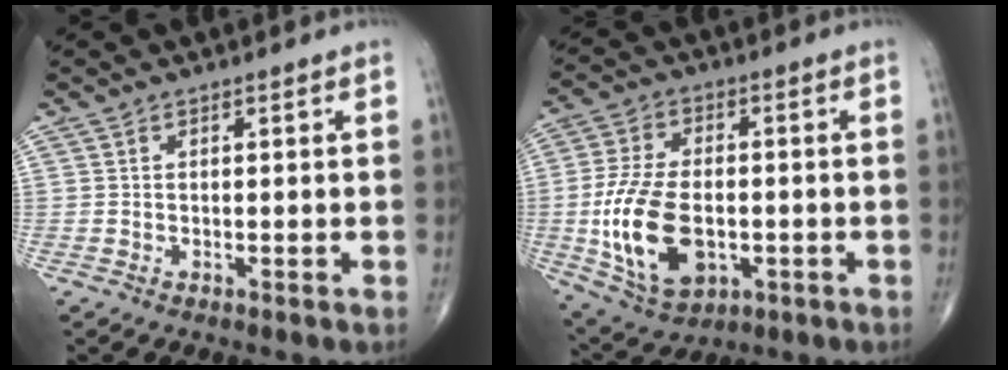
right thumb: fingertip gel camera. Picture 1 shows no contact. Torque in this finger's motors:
{"motor_torque": [-0.12, 0.91, 1.17, 0.66, 0.52]}